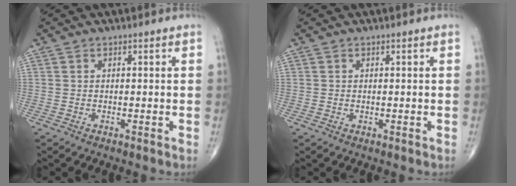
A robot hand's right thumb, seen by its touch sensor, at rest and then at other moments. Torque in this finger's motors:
{"motor_torque": [0.03, 1.02, -0.23, -0.03, 0.01]}